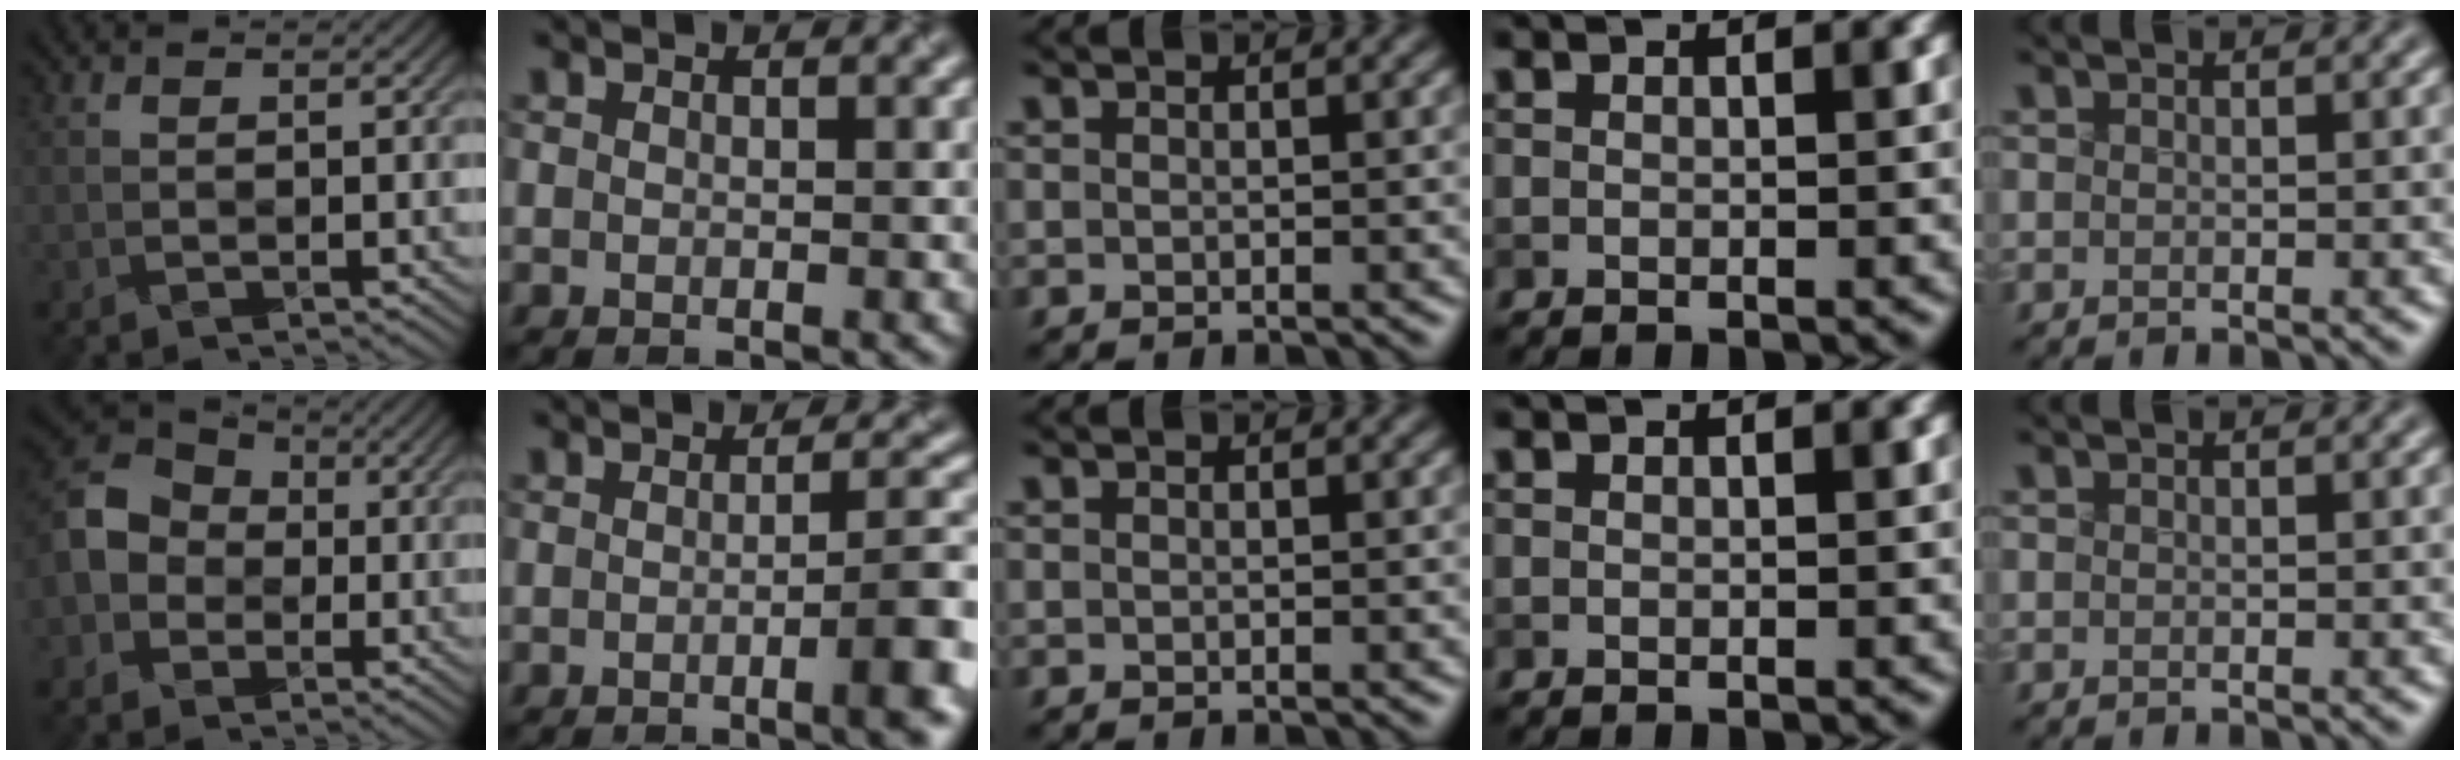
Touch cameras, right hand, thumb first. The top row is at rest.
{"thumb": {"total": 8.6, "force": [-1.4, 7.5, 3.9], "torque": [-0.105, 0.000, -0.046]}, "index": {"total": 4.5, "force": [-1.5, 0.6, 4.2], "torque": [-0.057, 0.006, -0.028]}}